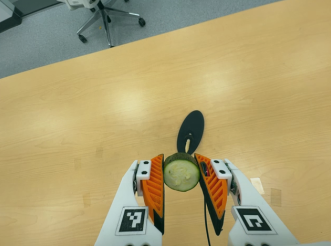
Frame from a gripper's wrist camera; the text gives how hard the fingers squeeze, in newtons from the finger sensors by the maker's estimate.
{"total": 9.2, "left": 8.2, "right": 10.2}